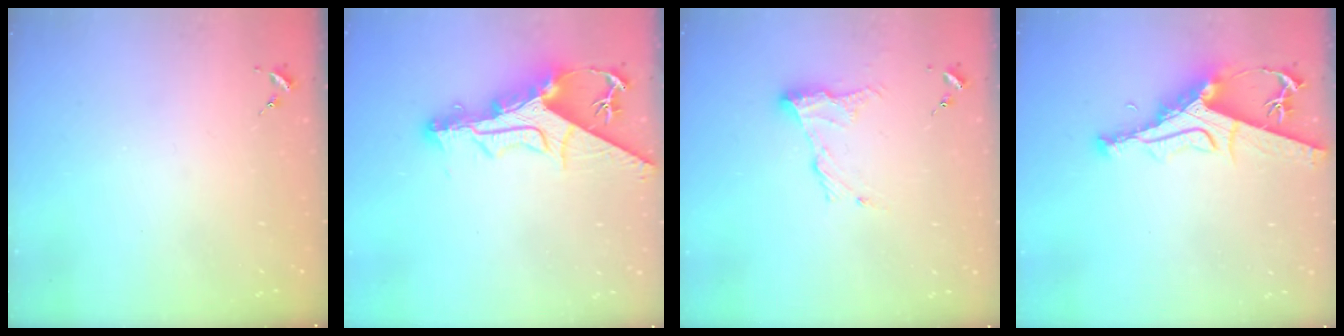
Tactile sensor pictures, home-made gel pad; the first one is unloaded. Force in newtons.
{"total": 13.2, "press": 13.2, "slide": 1.3}
{"total": 10.9, "press": 10.9, "slide": 0.6}
{"total": 11.9, "press": 11.9, "slide": 1.1}